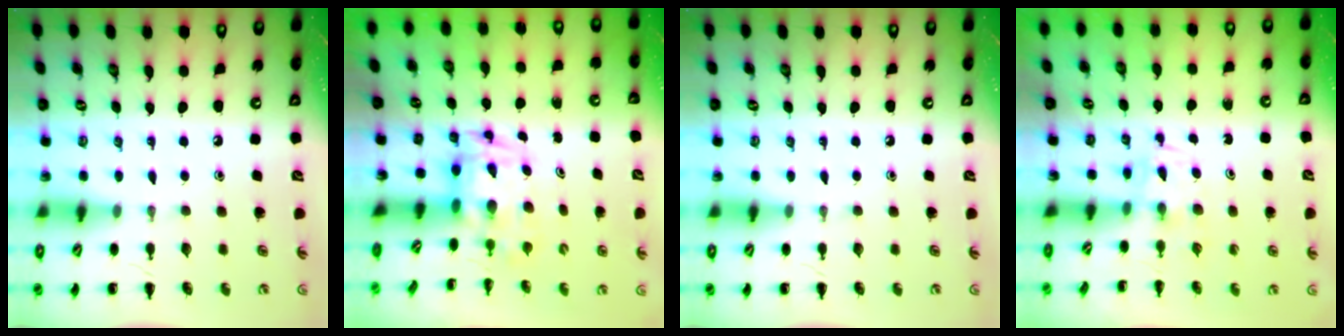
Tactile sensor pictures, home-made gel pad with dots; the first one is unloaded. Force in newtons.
{"total": 3.6, "press": 3.5, "slide": 0.7}
{"total": 0.0}
{"total": 2.5, "press": 2.2, "slide": 1.3}